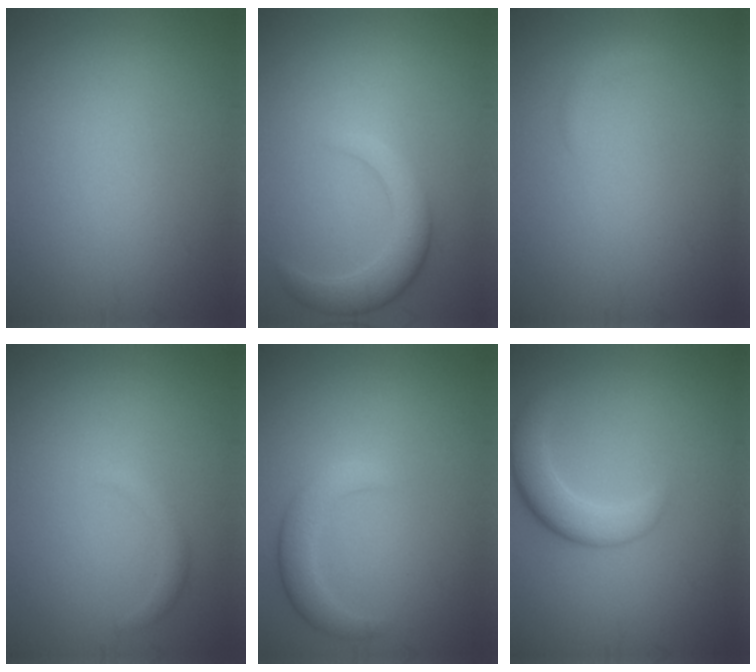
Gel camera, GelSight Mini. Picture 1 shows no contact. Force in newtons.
{"total": 3.8, "press": 3.8, "slide": 0.4}
{"total": 0.9, "press": 0.9, "slide": 0.1}
{"total": 1.0, "press": 1.0, "slide": 0.0}
{"total": 2.8, "press": 2.8, "slide": 0.1}
{"total": 3.7, "press": 3.6, "slide": 0.4}